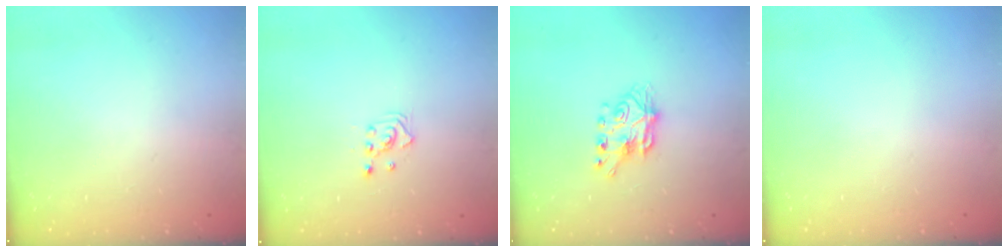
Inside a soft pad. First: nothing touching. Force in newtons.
{"total": 2.3, "press": 2.3, "slide": 0.3}
{"total": 6.9, "press": 6.9, "slide": 0.5}
{"total": 0.0}